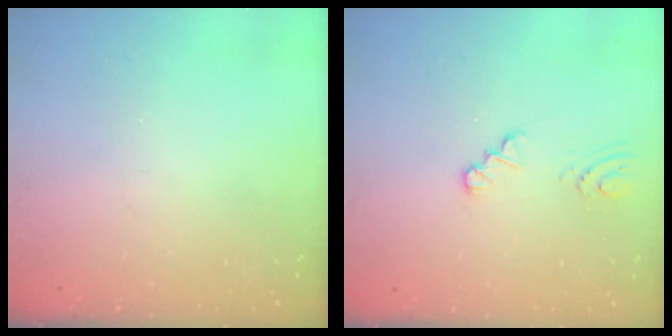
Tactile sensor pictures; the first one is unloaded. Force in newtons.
{"total": 1.0, "press": 1.0, "slide": 0.2}